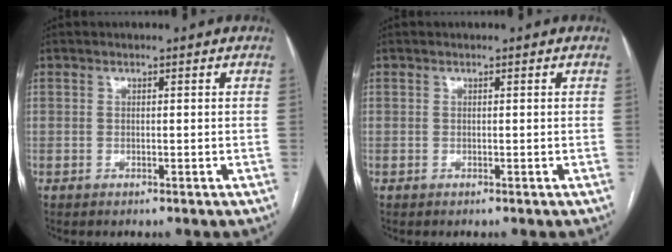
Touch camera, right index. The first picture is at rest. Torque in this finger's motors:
{"motor_torque": [0.00, 0.00, 0.00, 0.00]}